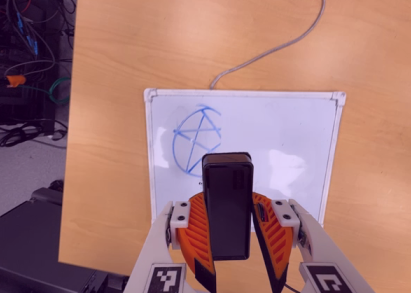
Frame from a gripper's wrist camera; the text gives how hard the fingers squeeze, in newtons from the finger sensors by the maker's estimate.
{"total": 8.6, "left": 8.5, "right": 8.7}